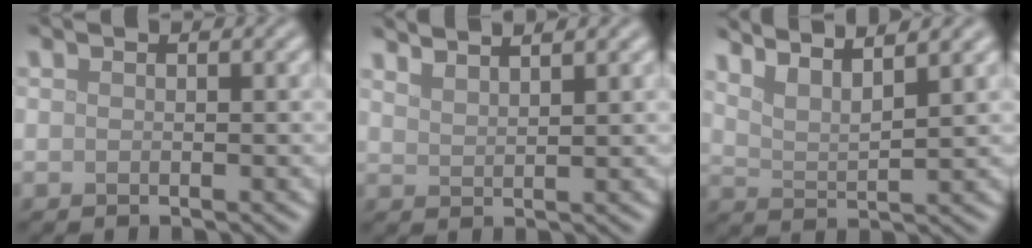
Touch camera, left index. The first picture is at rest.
{"total": 3.6, "force": [3.1, 0.9, 1.6], "torque": [0.000, 0.016, 0.024]}
{"total": 4.9, "force": [4.0, 1.0, 2.6], "torque": [-0.040, 0.014, 0.051]}